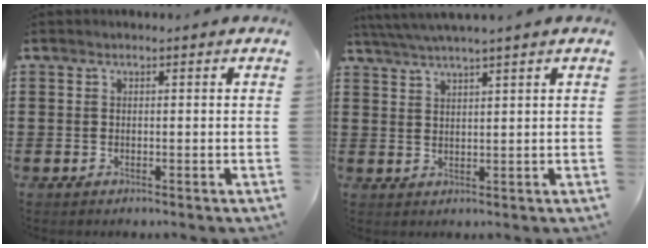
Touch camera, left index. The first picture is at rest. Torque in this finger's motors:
{"motor_torque": [1.46, -0.68, 0.87, 0.20]}